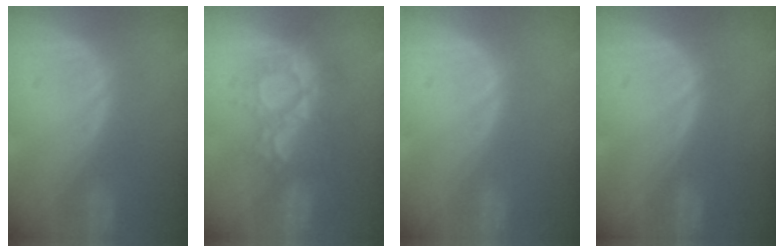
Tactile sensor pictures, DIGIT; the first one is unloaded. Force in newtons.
{"total": 9.2, "press": 7.9, "slide": 4.7}
{"total": 0.0}
{"total": 0.0}